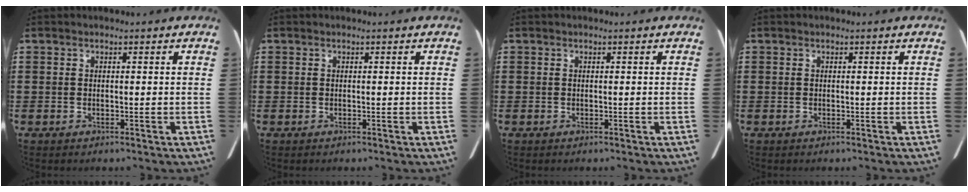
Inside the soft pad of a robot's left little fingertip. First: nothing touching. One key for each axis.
{"total": 0.0}
{"total": 0.0}
{"total": 0.0}